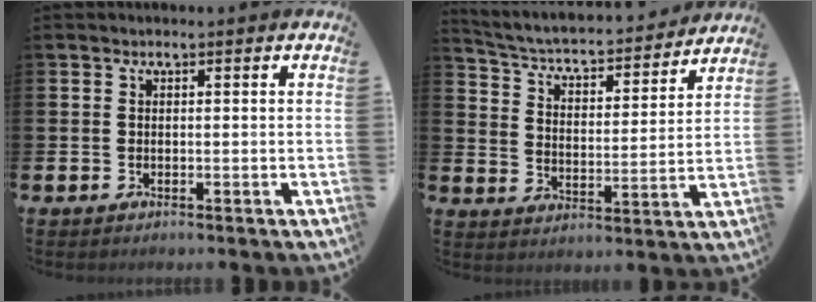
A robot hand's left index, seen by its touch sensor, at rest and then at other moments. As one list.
[{"total": 4.7, "force": [4.3, 1.1, 1.5], "torque": [-0.055, -0.041, 0.064]}]